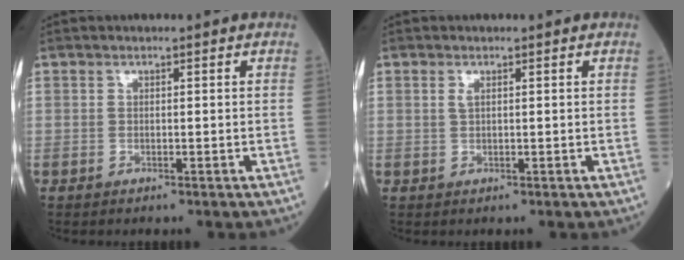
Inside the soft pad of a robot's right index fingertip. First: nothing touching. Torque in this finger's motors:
{"motor_torque": [0.16, -0.03, 0.00, 0.02]}